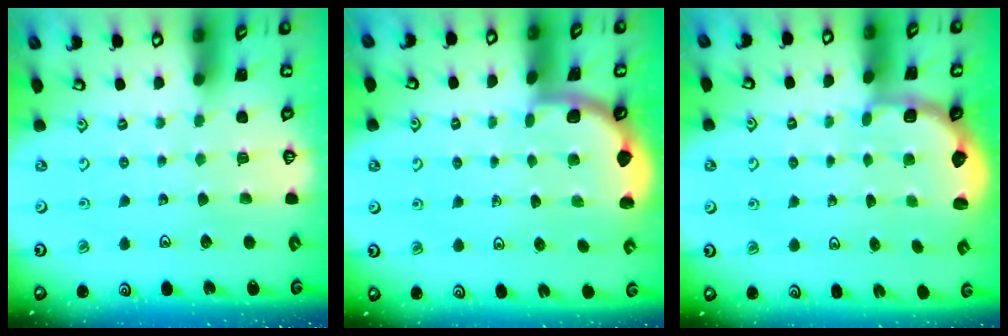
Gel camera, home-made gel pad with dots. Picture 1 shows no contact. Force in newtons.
{"total": 1.7, "press": 1.7, "slide": 0.0}
{"total": 2.6, "press": 2.1, "slide": 1.5}